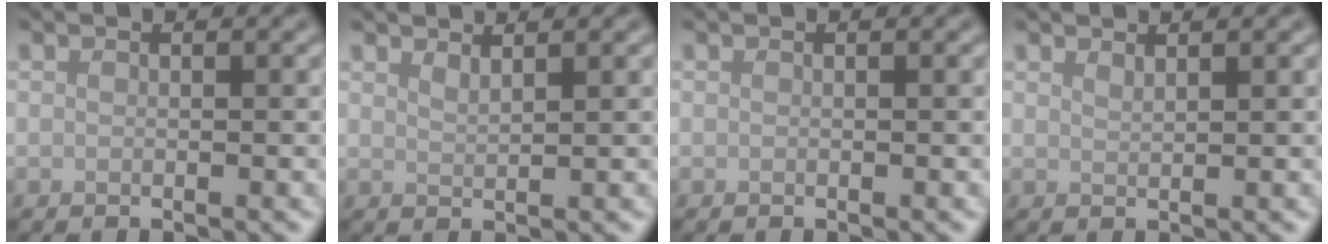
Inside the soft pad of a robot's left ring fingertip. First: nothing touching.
{"total": 1.3, "force": [1.2, 0.3, 0.5], "torque": [-0.001, 0.001, 0.018]}
{"total": 0.0}
{"total": 0.9, "force": [0.9, 0.2, 0.3], "torque": [0.002, 0.000, 0.014]}